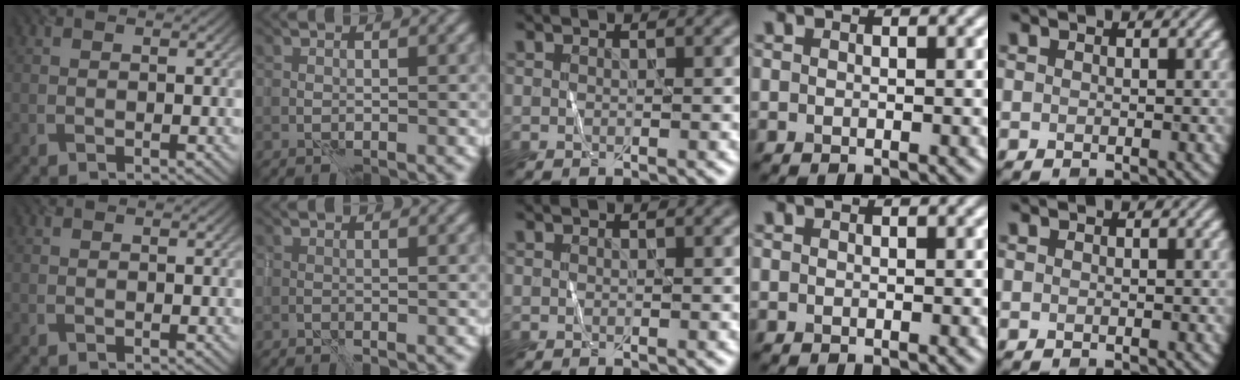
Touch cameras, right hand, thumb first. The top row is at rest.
{}